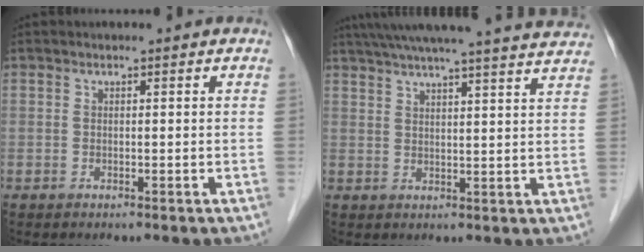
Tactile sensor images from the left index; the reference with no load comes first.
{"total": 25.2, "force": [22.9, 0.4, 10.5], "torque": [-0.170, -0.003, 0.290]}